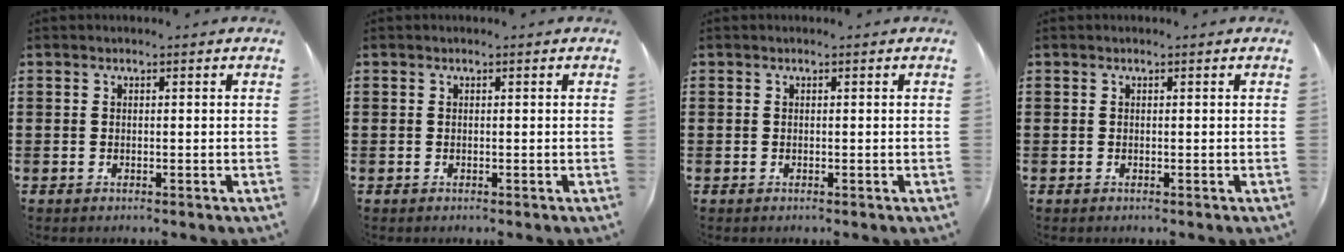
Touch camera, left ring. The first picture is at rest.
{"total": 0.0}
{"total": 0.0}
{"total": 0.0}